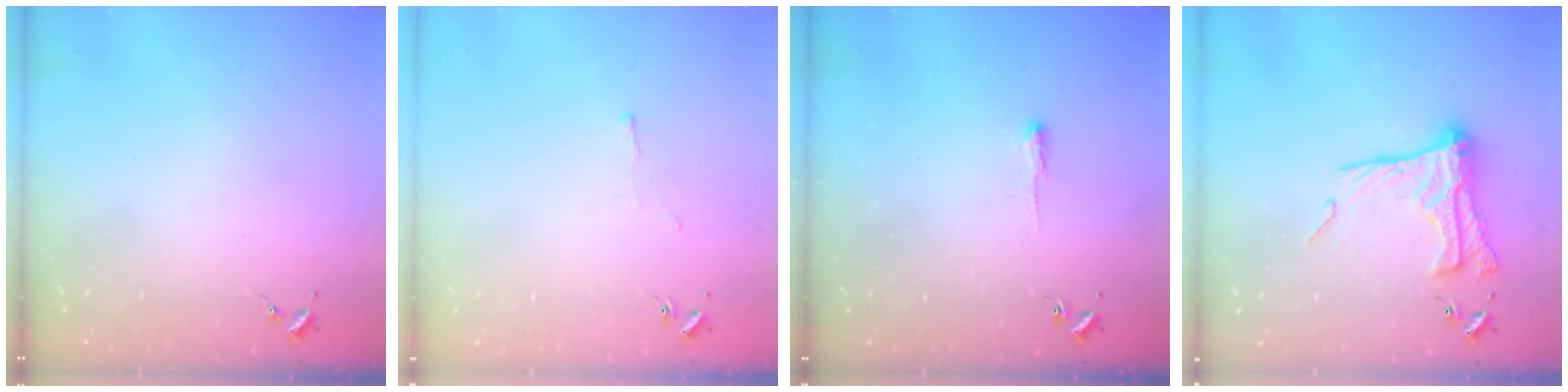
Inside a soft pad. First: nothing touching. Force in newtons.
{"total": 2.3, "press": 2.3, "slide": 0.4}
{"total": 2.5, "press": 2.5, "slide": 0.4}
{"total": 17.7, "press": 17.7, "slide": 1.3}